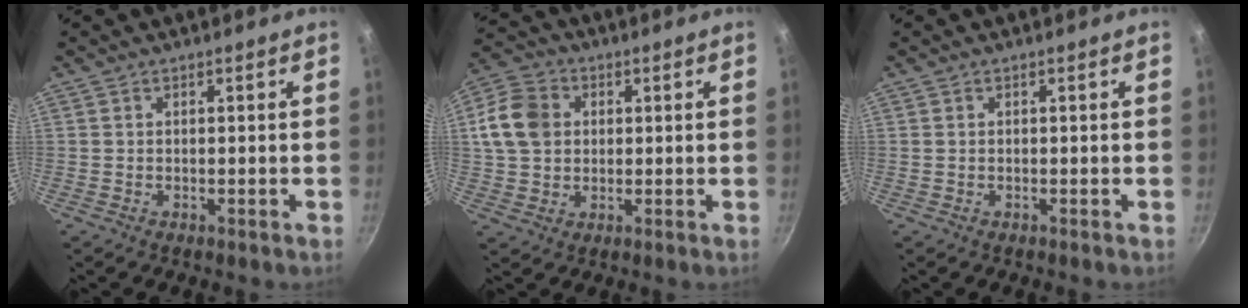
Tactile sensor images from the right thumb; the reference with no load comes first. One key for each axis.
{"total": 10.5, "fx": 1.8, "fy": 8.6, "fz": 5.7, "tx": -0.088, "ty": 0.008, "tz": 0.020}
{"total": 0.0}